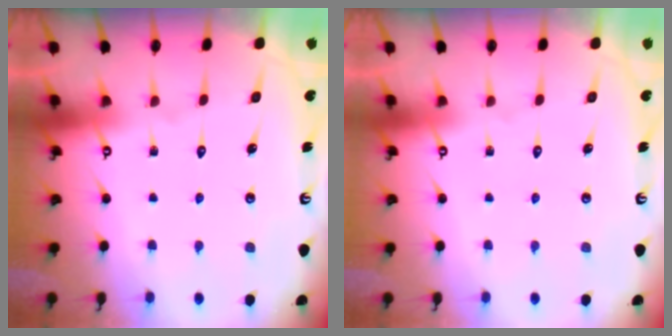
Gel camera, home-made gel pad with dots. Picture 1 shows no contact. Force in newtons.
{"total": 0.0}